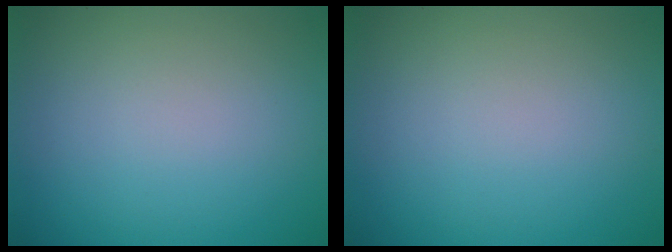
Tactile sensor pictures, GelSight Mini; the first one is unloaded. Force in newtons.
{"total": 0.0}